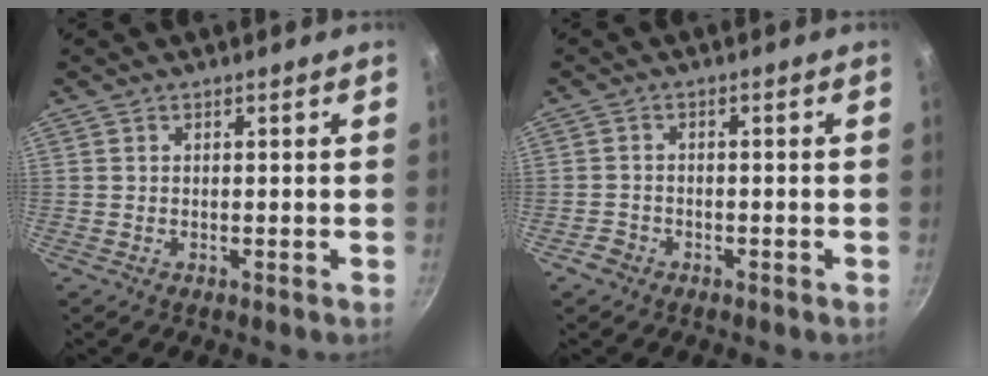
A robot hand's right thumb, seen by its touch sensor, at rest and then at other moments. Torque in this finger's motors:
{"motor_torque": [-0.23, 0.05, 0.02, 0.22, 0.01]}